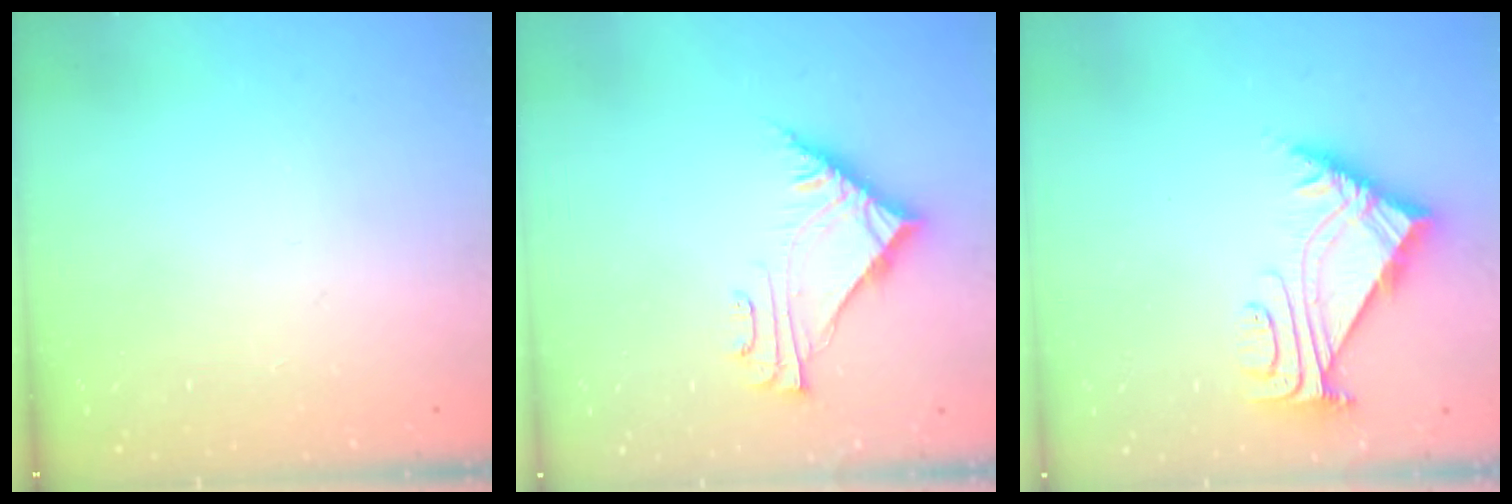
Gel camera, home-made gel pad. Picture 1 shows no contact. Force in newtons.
{"total": 7.4, "press": 7.4, "slide": 0.4}
{"total": 5.7, "press": 5.6, "slide": 1.0}